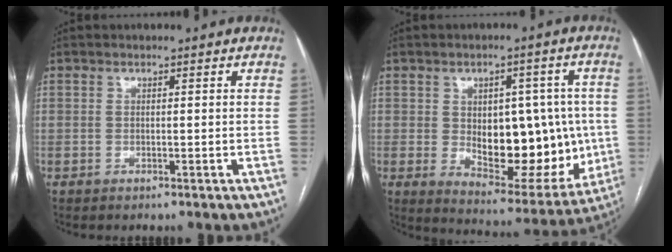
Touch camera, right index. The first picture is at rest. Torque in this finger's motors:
{"motor_torque": [1.57, -0.26, 0.30, 0.12]}